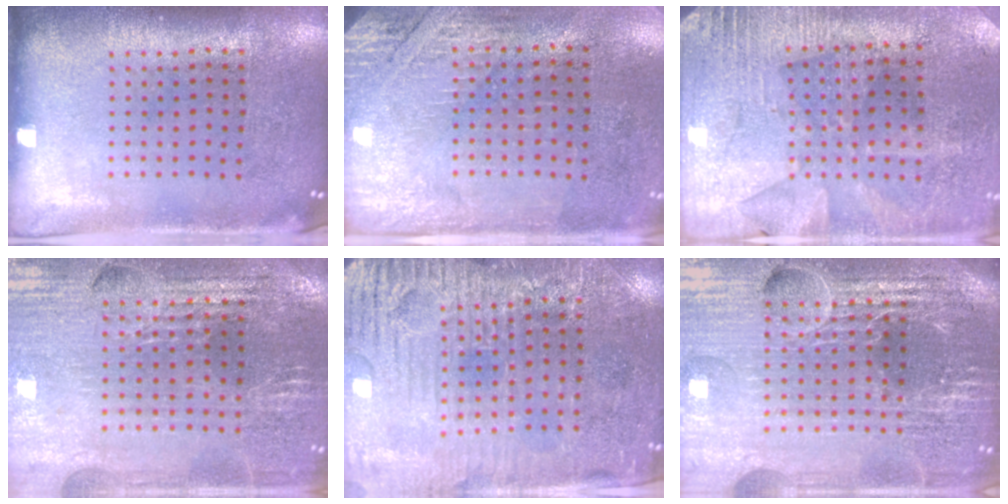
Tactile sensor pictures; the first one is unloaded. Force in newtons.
{"total": 2.8, "press": 2.5, "slide": 1.4}
{"total": 2.8, "press": 2.7, "slide": 0.7}
{"total": 2.9, "press": 2.9, "slide": 0.5}
{"total": 3.6, "press": 3.4, "slide": 1.2}
{"total": 6.4, "press": 5.7, "slide": 3.1}